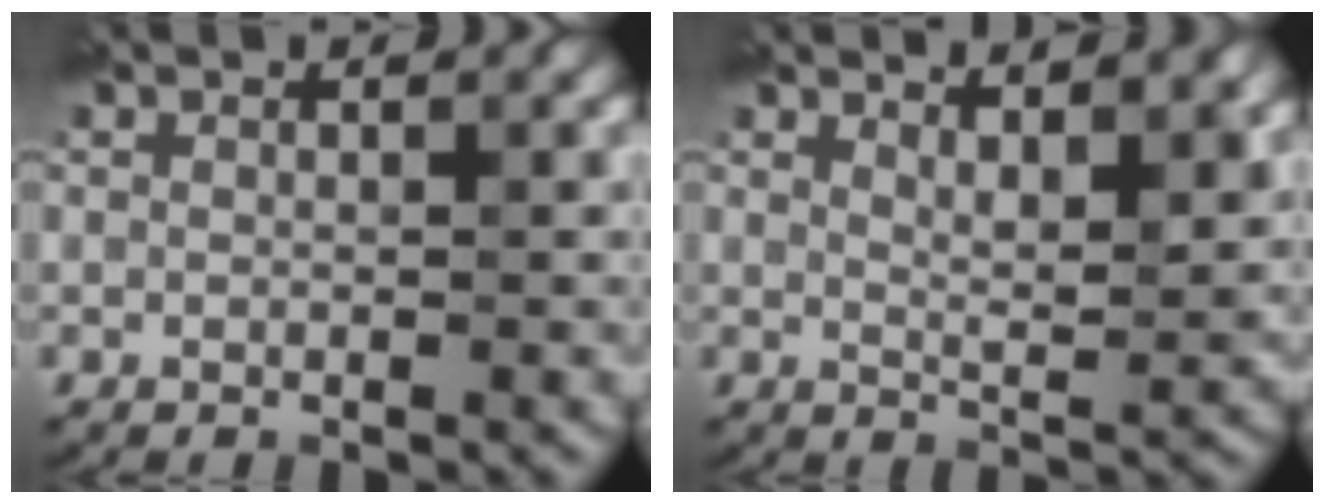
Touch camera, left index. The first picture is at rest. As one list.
[{"total": 3.4, "force": [2.6, 0.5, 2.1], "torque": [-0.038, -0.002, 0.046]}]